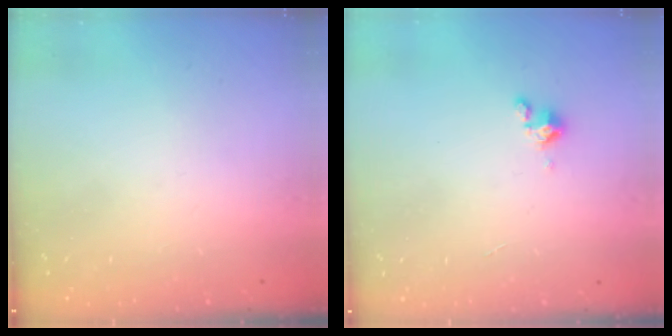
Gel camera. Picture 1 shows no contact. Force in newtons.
{"total": 1.8, "press": 1.7, "slide": 0.4}